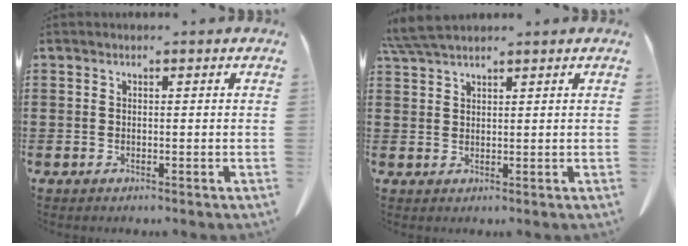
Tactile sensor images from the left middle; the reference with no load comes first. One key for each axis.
{"total": 4.1, "fx": 3.5, "fy": 0.4, "fz": 2.1, "tx": -0.050, "ty": -0.002, "tz": 0.068}